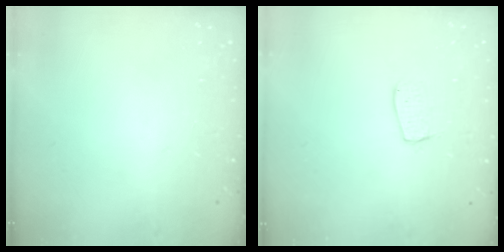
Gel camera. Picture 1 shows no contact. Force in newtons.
{"total": 6.7, "press": 6.7, "slide": 0.5}